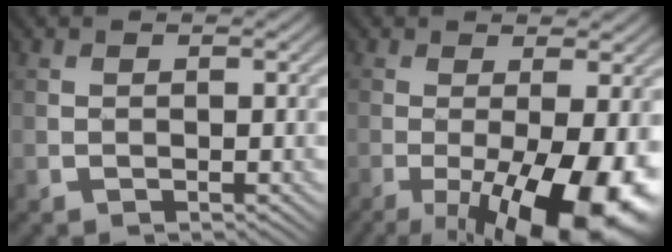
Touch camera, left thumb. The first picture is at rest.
{"total": 15.1, "force": [-5.6, 4.5, 13.3], "torque": [-0.202, -0.023, -0.076]}